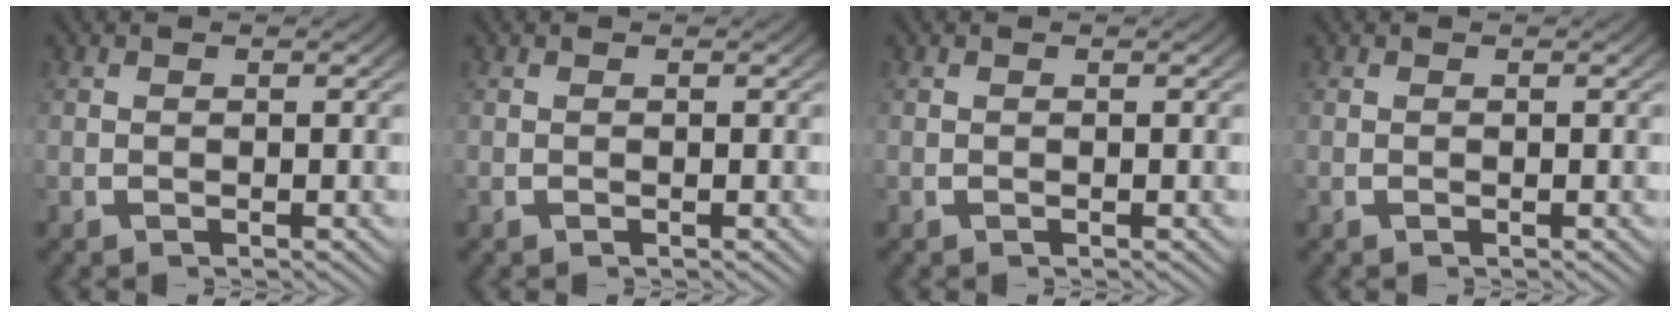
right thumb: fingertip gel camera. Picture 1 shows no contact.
{"total": 0.0}
{"total": 0.0}
{"total": 0.0}